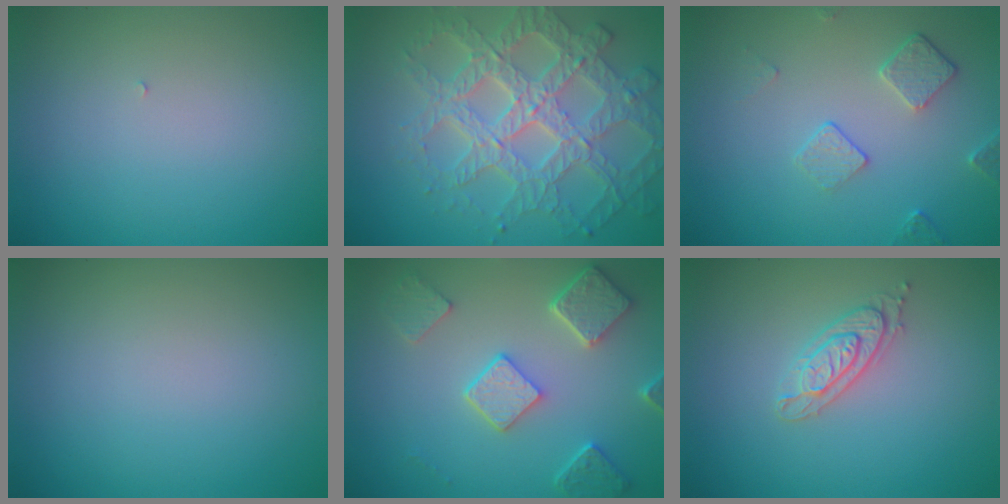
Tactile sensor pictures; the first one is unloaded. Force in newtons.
{"total": 6.2, "press": 5.6, "slide": 2.6}
{"total": 2.3, "press": 1.6, "slide": 1.6}
{"total": 0.0}
{"total": 4.9, "press": 4.0, "slide": 3.0}
{"total": 2.2, "press": 2.1, "slide": 0.5}